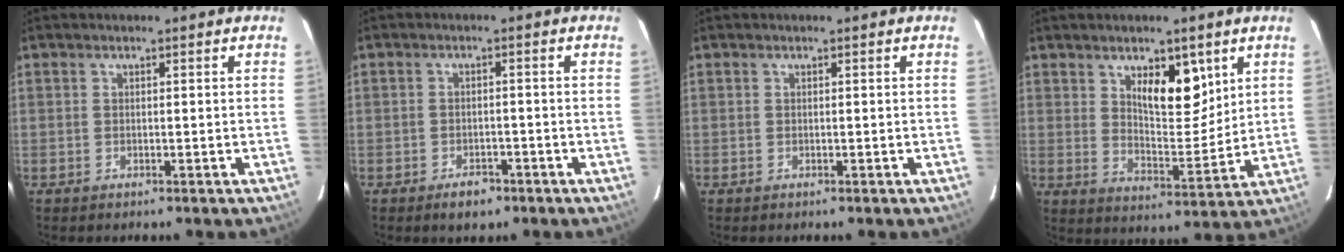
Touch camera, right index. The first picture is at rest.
{"total": 3.2, "force": [-2.2, 1.7, 1.6], "torque": [-0.024, 0.002, -0.026]}
{"total": 0.0}
{"total": 8.7, "force": [4.5, 3.4, 6.6], "torque": [-0.103, -0.008, 0.079]}